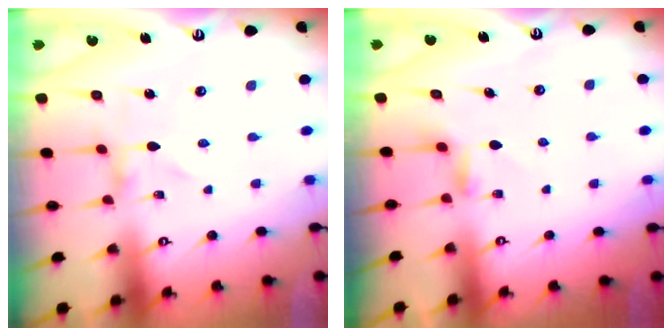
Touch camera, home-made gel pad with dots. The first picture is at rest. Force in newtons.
{"total": 3.9, "press": 3.8, "slide": 0.4}